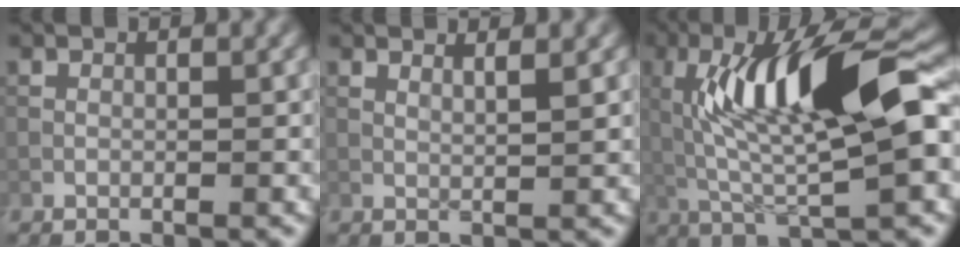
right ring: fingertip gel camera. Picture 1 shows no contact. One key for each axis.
{"total": 1.9, "fx": 1.3, "fy": 0.5, "fz": 1.3, "tx": -0.017, "ty": 0.000, "tz": 0.012}
{"total": 12.1, "fx": 1.4, "fy": 2.9, "fz": 11.6, "tx": -0.199, "ty": 0.018, "tz": 0.023}